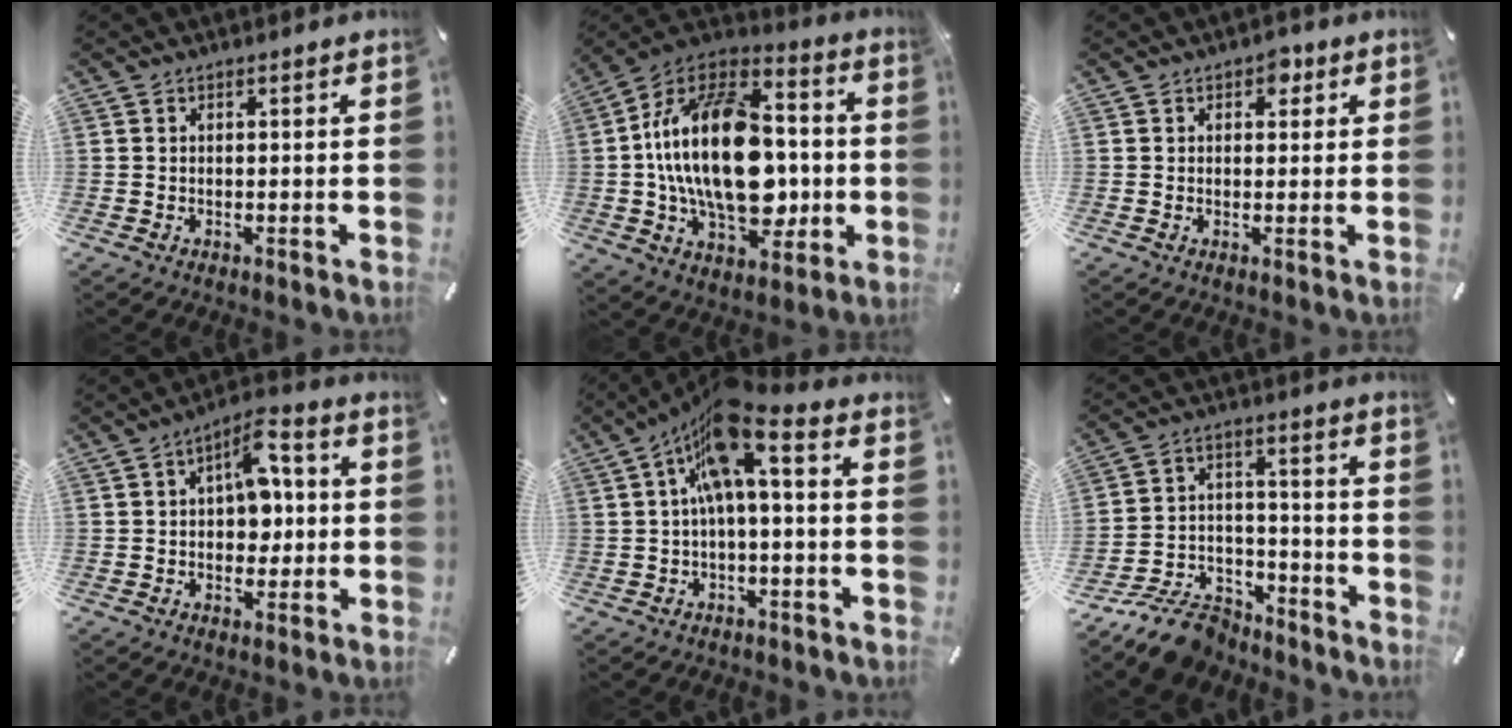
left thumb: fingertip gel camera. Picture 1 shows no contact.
{"total": 26.5, "force": [-1.0, 16.0, 21.0], "torque": [-0.407, 0.008, -0.016]}
{"total": 2.9, "force": [1.2, 2.0, 1.7], "torque": [-0.006, -0.006, 0.012]}
{"total": 9.6, "force": [1.3, 6.0, 7.4], "torque": [-0.100, -0.002, 0.021]}
{"total": 11.7, "force": [3.5, 3.2, 10.7], "torque": [-0.199, -0.020, 0.058]}
{"total": 12.2, "force": [-9.6, 6.2, 4.2], "torque": [-0.060, 0.067, -0.172]}